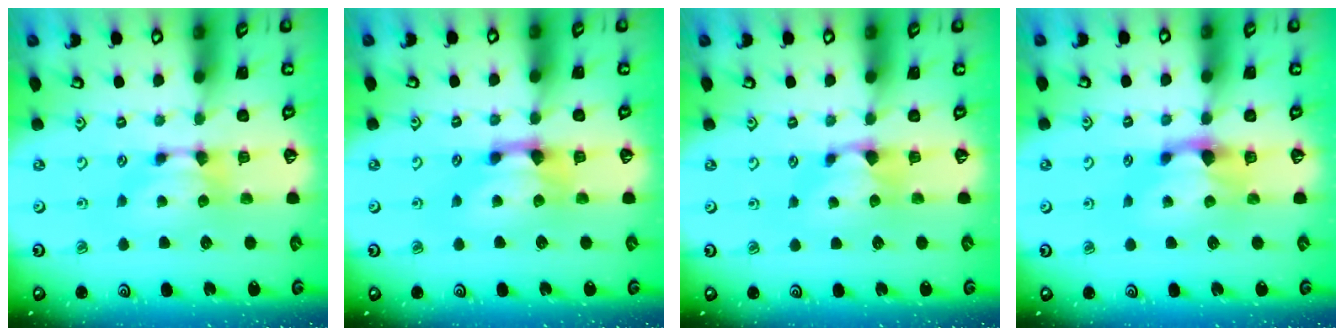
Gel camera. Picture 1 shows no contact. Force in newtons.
{"total": 1.6, "press": 0.9, "slide": 1.3}
{"total": 1.1, "press": 0.9, "slide": 0.7}
{"total": 2.0, "press": 1.8, "slide": 1.0}